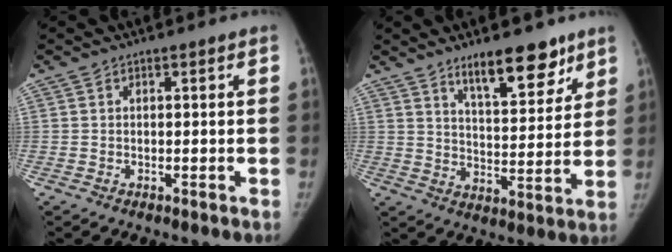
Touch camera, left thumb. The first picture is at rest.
{"total": 12.3, "force": [8.6, 4.4, 7.6], "torque": [-0.077, -0.056, 0.137]}